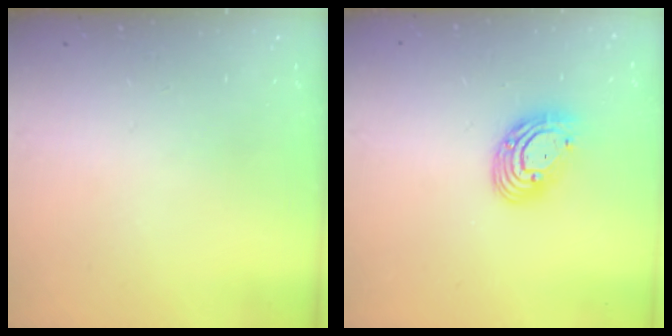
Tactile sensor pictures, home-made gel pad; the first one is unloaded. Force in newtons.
{"total": 9.9, "press": 9.8, "slide": 1.2}